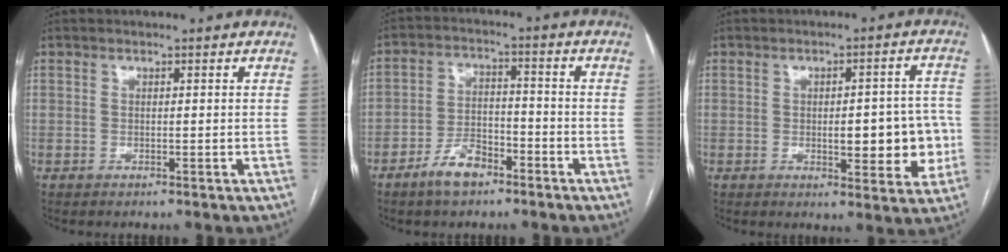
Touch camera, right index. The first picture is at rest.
{"total": 6.6, "force": [-4.4, 3.2, 3.7], "torque": [-0.073, 0.012, -0.078]}
{"total": 9.7, "force": [-1.4, 3.5, 8.9], "torque": [-0.102, 0.017, -0.008]}